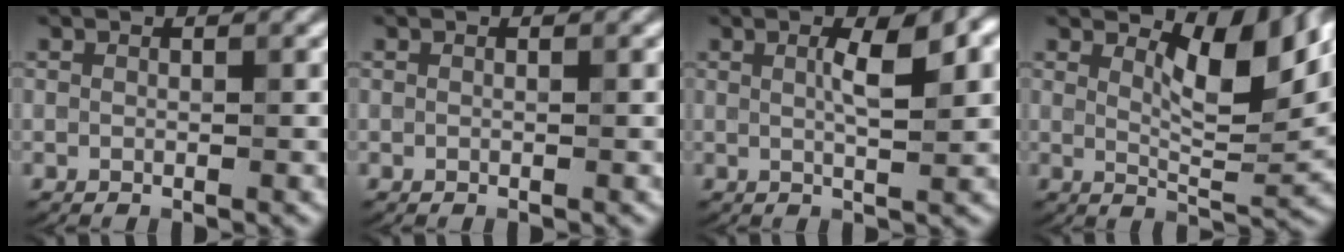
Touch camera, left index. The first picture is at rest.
{"total": 0.0}
{"total": 4.0, "force": [1.1, 0.8, 3.7], "torque": [-0.058, 0.004, 0.015]}
{"total": 5.6, "force": [2.8, 1.5, 4.5], "torque": [-0.077, -0.008, 0.045]}